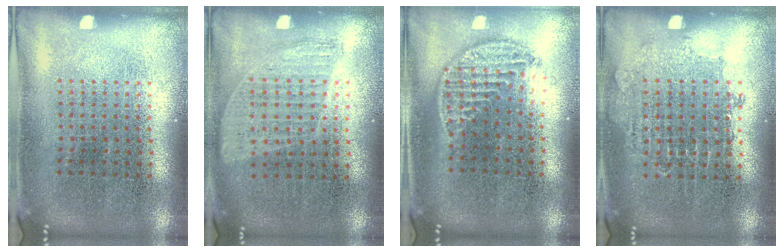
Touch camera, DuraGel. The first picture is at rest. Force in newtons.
{"total": 0.9, "press": 0.8, "slide": 0.4}
{"total": 1.3, "press": 1.2, "slide": 0.7}
{"total": 0.5, "press": 0.5, "slide": 0.1}